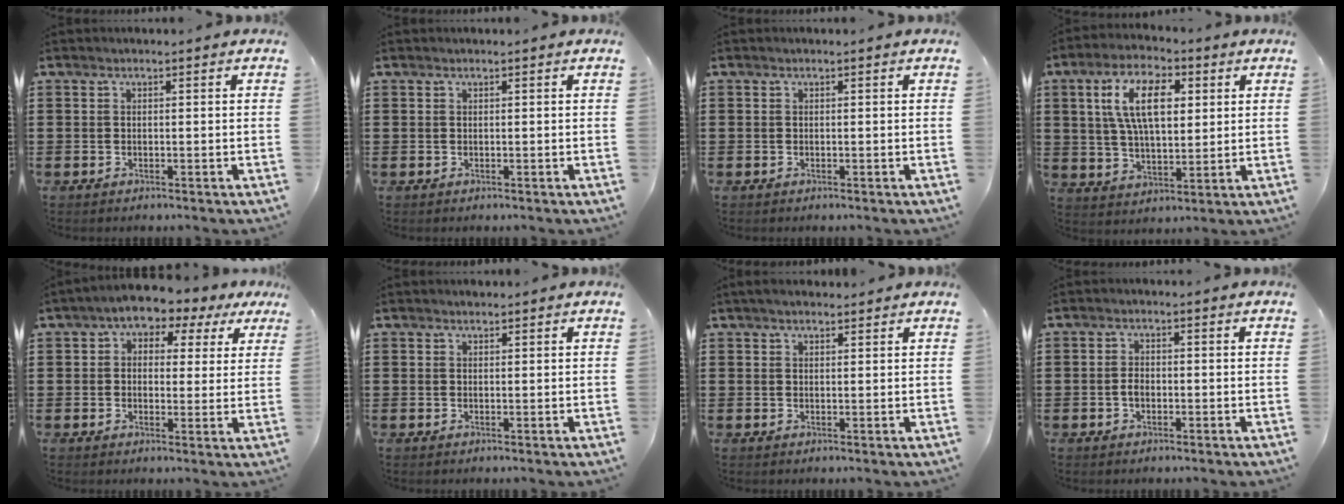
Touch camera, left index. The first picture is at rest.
{"total": 0.0}
{"total": 0.0}
{"total": 10.8, "force": [3.6, 5.2, 8.7], "torque": [-0.178, 0.013, 0.059]}
{"total": 3.7, "force": [2.6, 2.1, 1.6], "torque": [-0.044, -0.009, 0.038]}
{"total": 0.7, "force": [0.7, 0.2, 0.1], "torque": [-0.003, 0.001, 0.014]}
{"total": 1.8, "force": [1.6, 0.5, 0.7], "torque": [-0.016, 0.005, 0.031]}
{"total": 1.9, "force": [-0.5, 1.2, 1.4], "torque": [-0.036, 0.001, -0.013]}